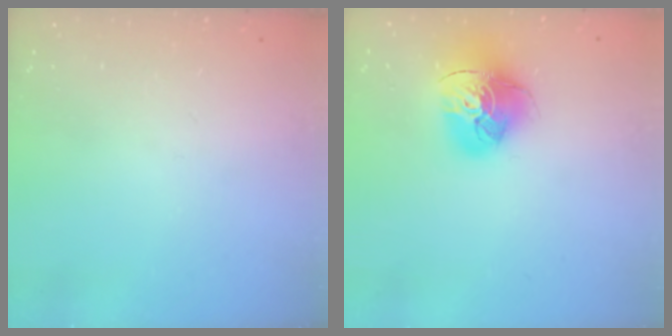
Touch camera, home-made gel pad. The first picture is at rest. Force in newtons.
{"total": 15.5, "press": 15.4, "slide": 1.7}